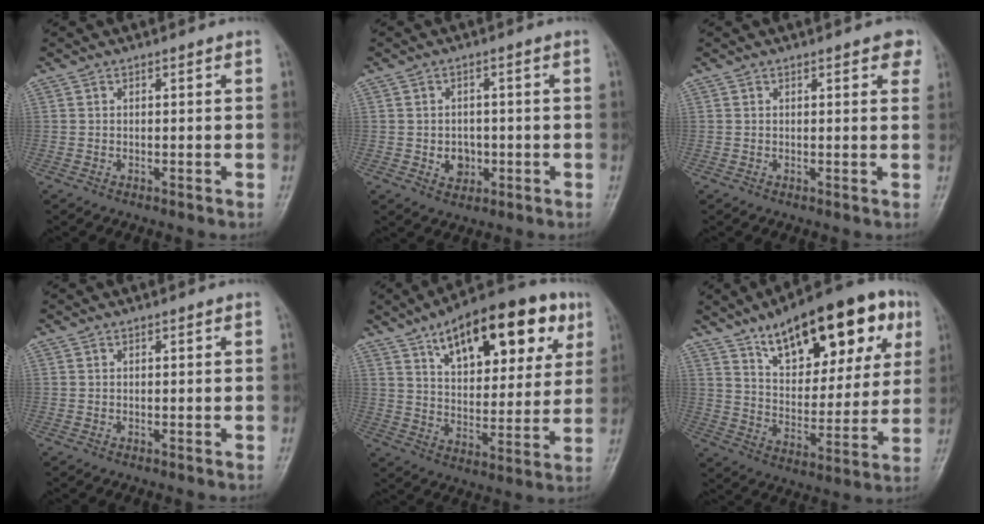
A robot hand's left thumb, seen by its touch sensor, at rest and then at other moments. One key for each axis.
{"total": 4.1, "fx": -1.0, "fy": 3.4, "fz": 2.0, "tx": -0.008, "ty": 0.005, "tz": -0.010}
{"total": 2.9, "fx": 1.6, "fy": 1.2, "fz": 2.1, "tx": -0.008, "ty": -0.002, "tz": 0.013}
{"total": 0.0}
{"total": 22.7, "fx": 11.2, "fy": 10.6, "fz": 16.7, "tx": -0.204, "ty": -0.017, "tz": 0.172}
{"total": 24.1, "fx": 12.5, "fy": 10.7, "fz": 17.6, "tx": -0.210, "ty": -0.019, "tz": 0.193}